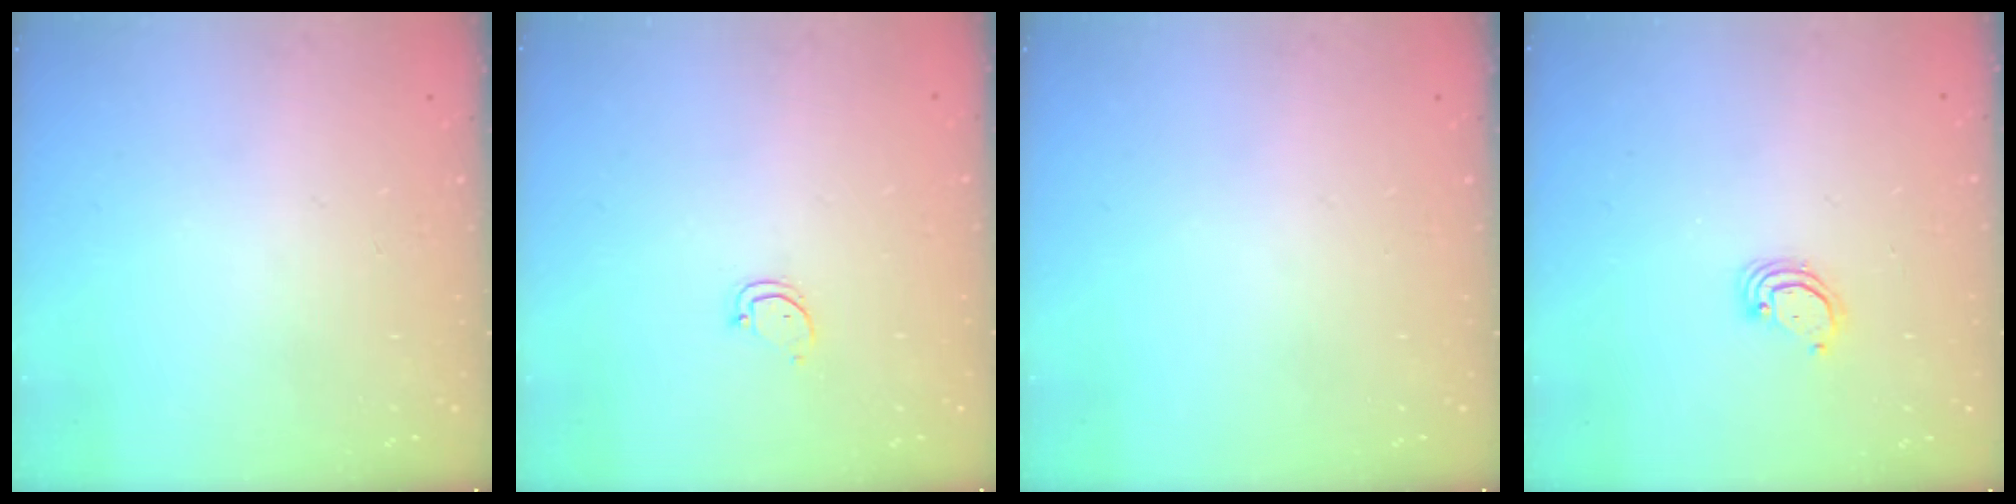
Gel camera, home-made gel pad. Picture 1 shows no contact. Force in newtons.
{"total": 2.6, "press": 2.6, "slide": 0.3}
{"total": 0.0}
{"total": 3.2, "press": 3.2, "slide": 0.2}